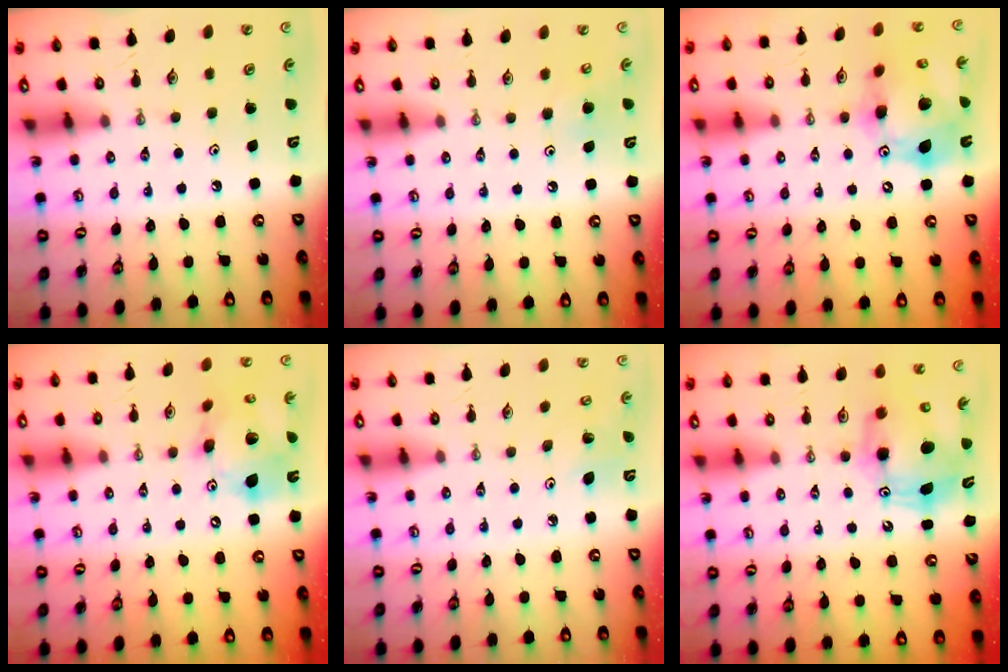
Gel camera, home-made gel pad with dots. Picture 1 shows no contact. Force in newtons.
{"total": 5.1, "press": 5.0, "slide": 0.4}
{"total": 18.6, "press": 18.4, "slide": 2.8}
{"total": 16.6, "press": 16.4, "slide": 2.6}
{"total": 3.4, "press": 2.9, "slide": 1.7}
{"total": 10.1, "press": 9.9, "slide": 1.8}